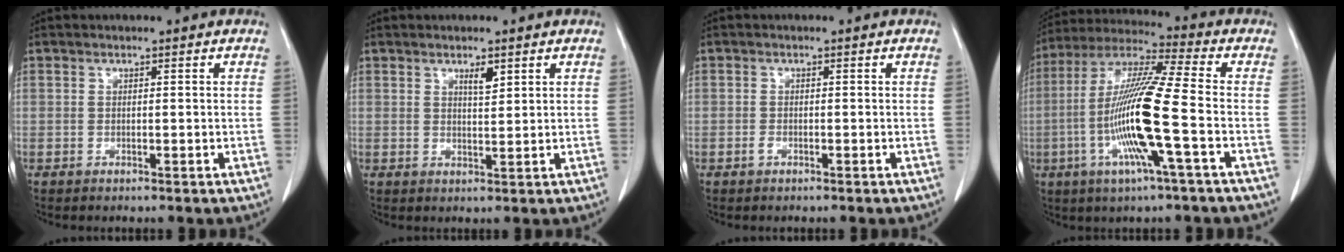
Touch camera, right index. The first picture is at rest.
{"total": 2.1, "force": [1.3, 0.5, 1.6], "torque": [-0.027, -0.003, 0.024]}
{"total": 0.7, "force": [-0.4, 0.4, 0.4], "torque": [-0.008, 0.002, -0.004]}
{"total": 15.7, "force": [-3.8, -0.2, 15.2], "torque": [-0.307, -0.007, -0.083]}